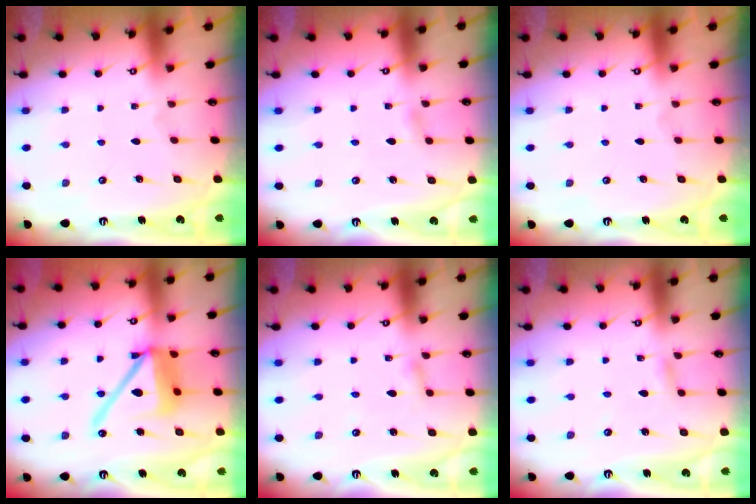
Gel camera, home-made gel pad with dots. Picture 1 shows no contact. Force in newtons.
{"total": 2.6, "press": 2.6, "slide": 0.3}
{"total": 0.0}
{"total": 15.8, "press": 15.7, "slide": 2.2}
{"total": 1.7, "press": 1.7, "slide": 0.2}
{"total": 2.9, "press": 2.9, "slide": 0.4}